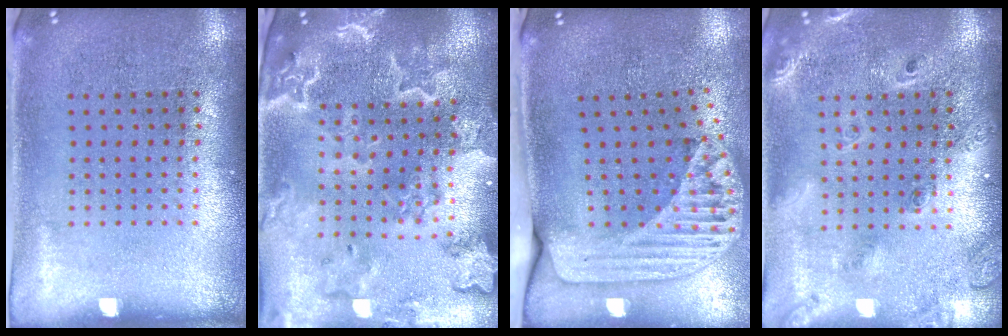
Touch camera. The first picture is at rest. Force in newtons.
{"total": 3.6, "press": 3.1, "slide": 1.9}
{"total": 2.4, "press": 1.8, "slide": 1.7}
{"total": 2.0, "press": 1.7, "slide": 1.0}